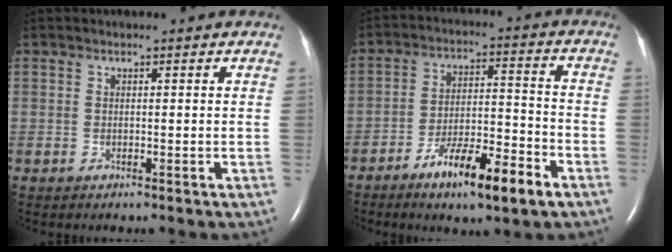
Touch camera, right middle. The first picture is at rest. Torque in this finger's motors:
{"motor_torque": [1.17, -0.97, 0.35, 0.10]}